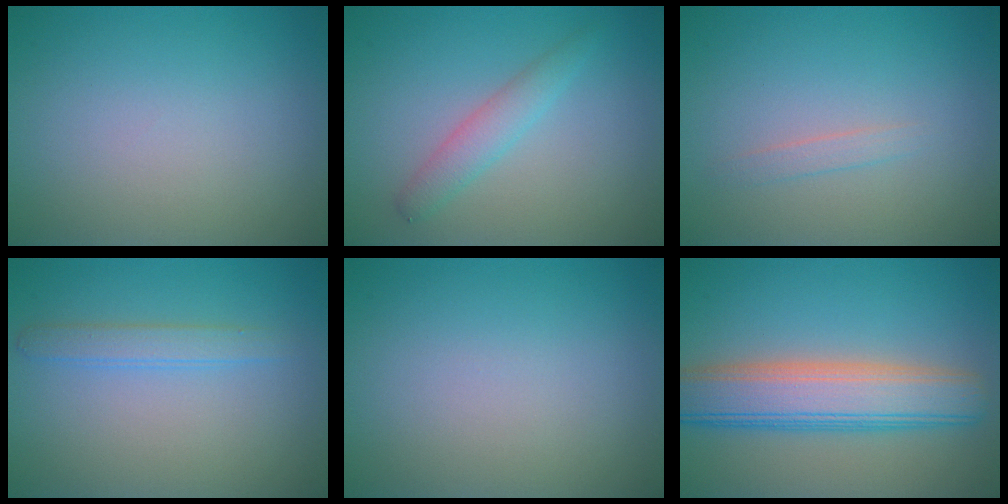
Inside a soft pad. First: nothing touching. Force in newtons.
{"total": 2.3, "press": 2.3, "slide": 0.1}
{"total": 0.9, "press": 0.9, "slide": 0.1}
{"total": 1.8, "press": 1.8, "slide": 0.1}
{"total": 0.0}
{"total": 7.3, "press": 7.3, "slide": 0.4}